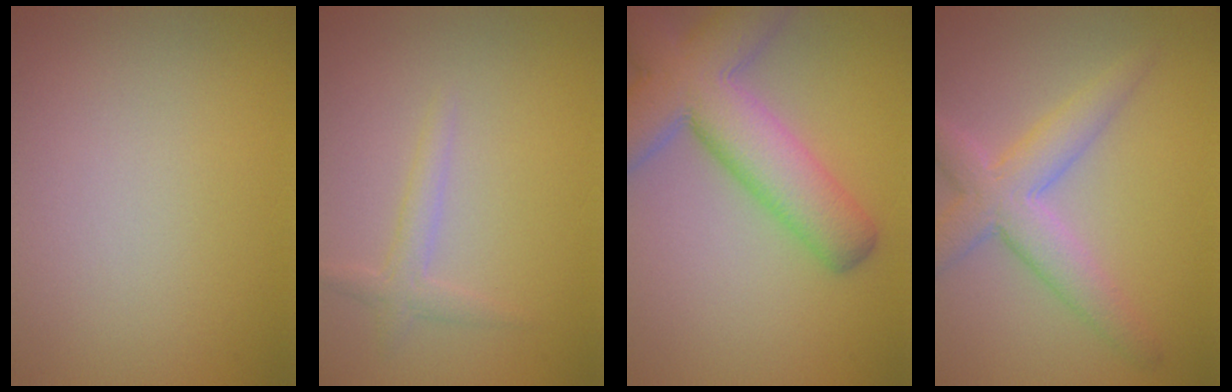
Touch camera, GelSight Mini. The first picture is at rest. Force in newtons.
{"total": 1.6, "press": 1.6, "slide": 0.1}
{"total": 9.6, "press": 9.5, "slide": 0.6}
{"total": 5.0, "press": 5.0, "slide": 0.3}